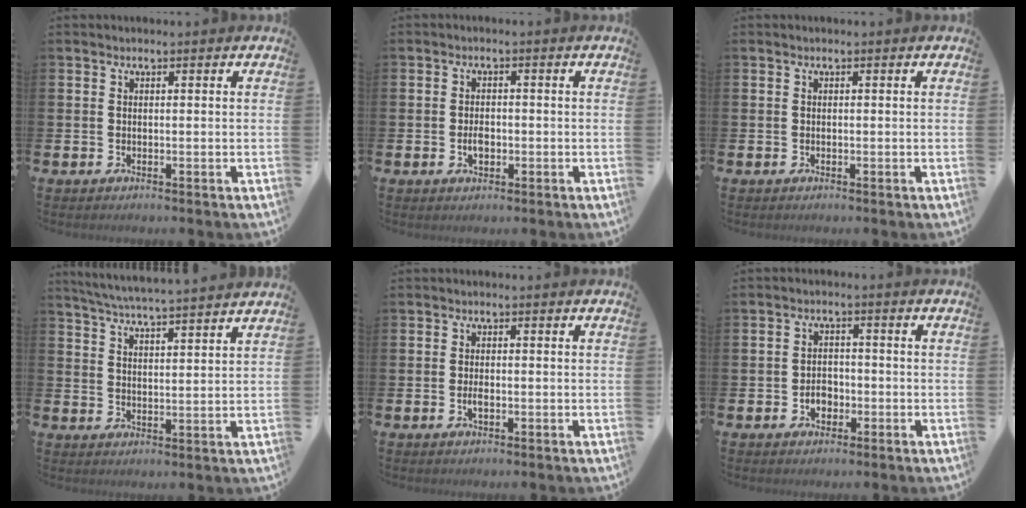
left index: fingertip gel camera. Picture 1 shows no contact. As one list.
[{"total": 2.3, "force": [-0.6, 1.4, 1.7], "torque": [-0.022, 0.000, -0.013]}, {"total": 0.0}, {"total": 5.6, "force": [5.5, -0.5, 1.1], "torque": [-0.043, -0.036, 0.096]}, {"total": 1.5, "force": [-0.4, 0.6, 1.3], "torque": [-0.023, -0.001, -0.008]}, {"total": 2.9, "force": [-1.1, 2.1, 1.6], "torque": [-0.023, -0.003, -0.025]}]